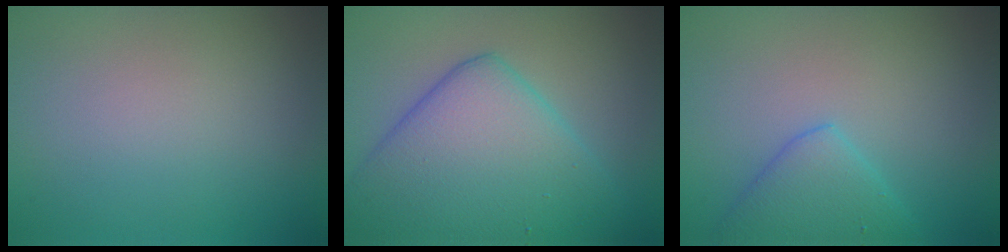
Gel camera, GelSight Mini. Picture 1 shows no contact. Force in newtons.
{"total": 9.9, "press": 9.9, "slide": 0.3}
{"total": 3.5, "press": 3.5, "slide": 0.3}